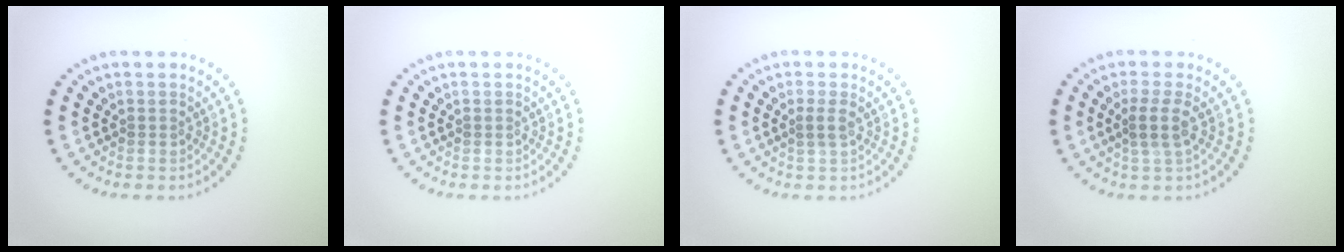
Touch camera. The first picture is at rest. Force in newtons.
{"total": 0.0}
{"total": 0.9, "press": 0.6, "slide": 0.6}
{"total": 2.2, "press": 1.7, "slide": 1.4}